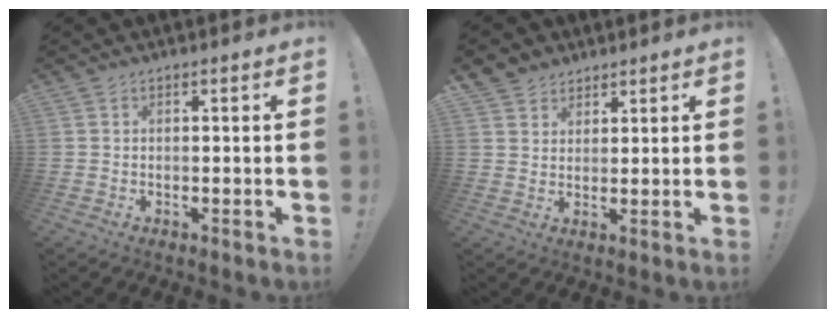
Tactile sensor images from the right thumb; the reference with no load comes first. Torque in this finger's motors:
{"motor_torque": [0.01, 0.07, 0.80, 0.78, 0.19]}